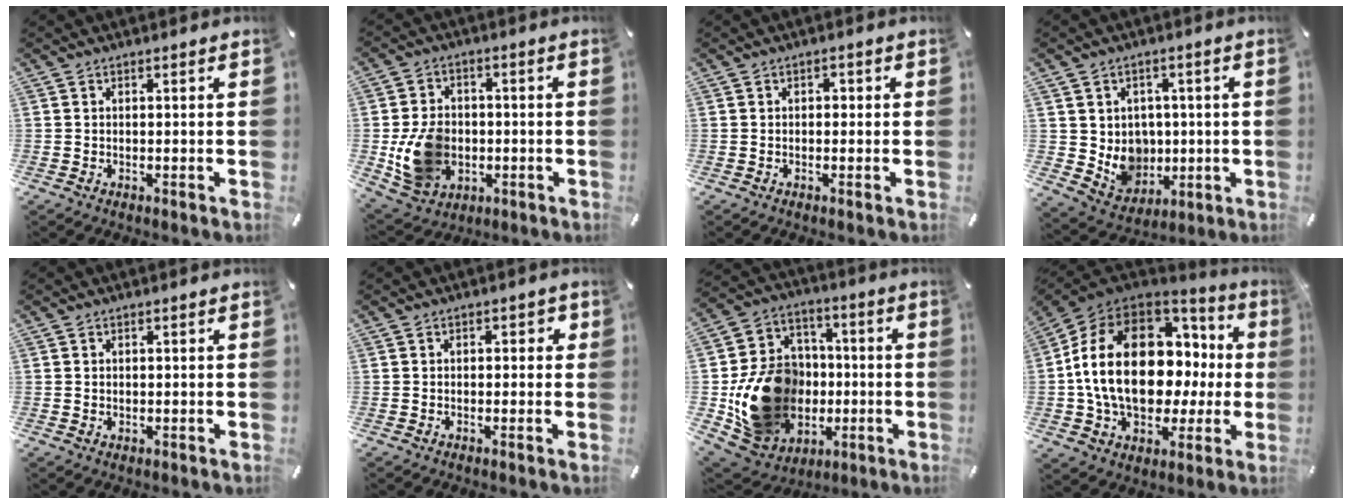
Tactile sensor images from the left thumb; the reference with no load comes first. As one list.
[{"total": 12.3, "force": [-2.1, 10.0, 6.8], "torque": [-0.148, 0.014, -0.033]}, {"total": 1.2, "force": [-0.3, 1.0, 0.5], "torque": [-0.011, 0.006, -0.008]}, {"total": 8.1, "force": [1.4, 7.9, 1.2], "torque": [-0.033, -0.023, 0.040]}, {"total": 0.8, "force": [0.2, 0.7, 0.2], "torque": [-0.005, 0.005, 0.002]}, {"total": 1.7, "force": [-0.3, 1.3, 1.0], "torque": [-0.011, 0.006, -0.011]}, {"total": 19.5, "force": [-3.3, 17.1, 8.8], "torque": [-0.151, 0.012, -0.038]}, {"total": 22.4, "force": [2.4, 15.3, 16.2], "torque": [-0.313, -0.014, 0.050]}]